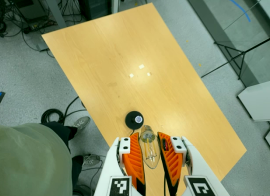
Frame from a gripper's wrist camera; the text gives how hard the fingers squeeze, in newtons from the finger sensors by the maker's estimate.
{"total": 20.4, "left": 22.8, "right": 18.0}